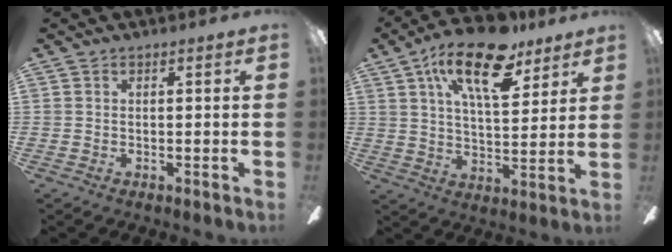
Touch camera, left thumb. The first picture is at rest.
{"total": 18.6, "force": [10.6, 8.2, 12.8], "torque": [-0.207, -0.037, 0.176]}